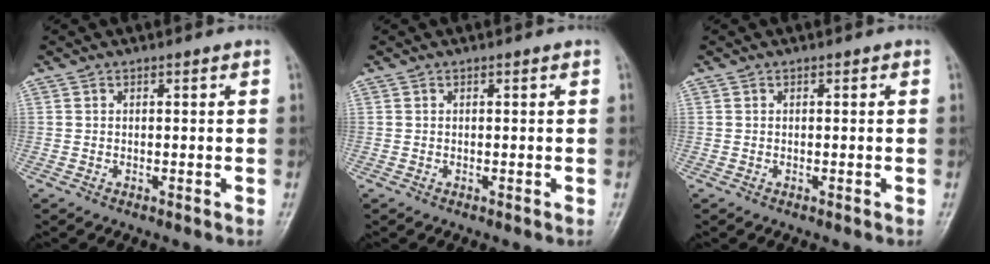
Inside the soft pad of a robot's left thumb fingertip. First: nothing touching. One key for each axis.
{"total": 0.0}
{"total": 0.0}